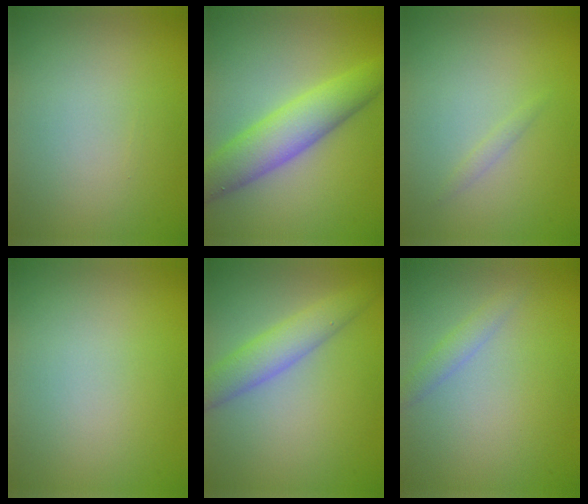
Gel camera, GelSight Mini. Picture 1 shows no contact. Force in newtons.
{"total": 6.0, "press": 6.0, "slide": 0.1}
{"total": 0.6, "press": 0.6, "slide": 0.0}
{"total": 0.0}
{"total": 3.7, "press": 3.7, "slide": 0.3}
{"total": 1.4, "press": 1.4, "slide": 0.0}